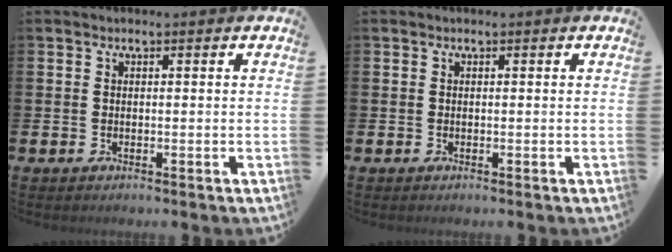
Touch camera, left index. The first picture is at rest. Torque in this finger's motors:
{"motor_torque": [-0.08, -0.06, 0.00, 0.01]}